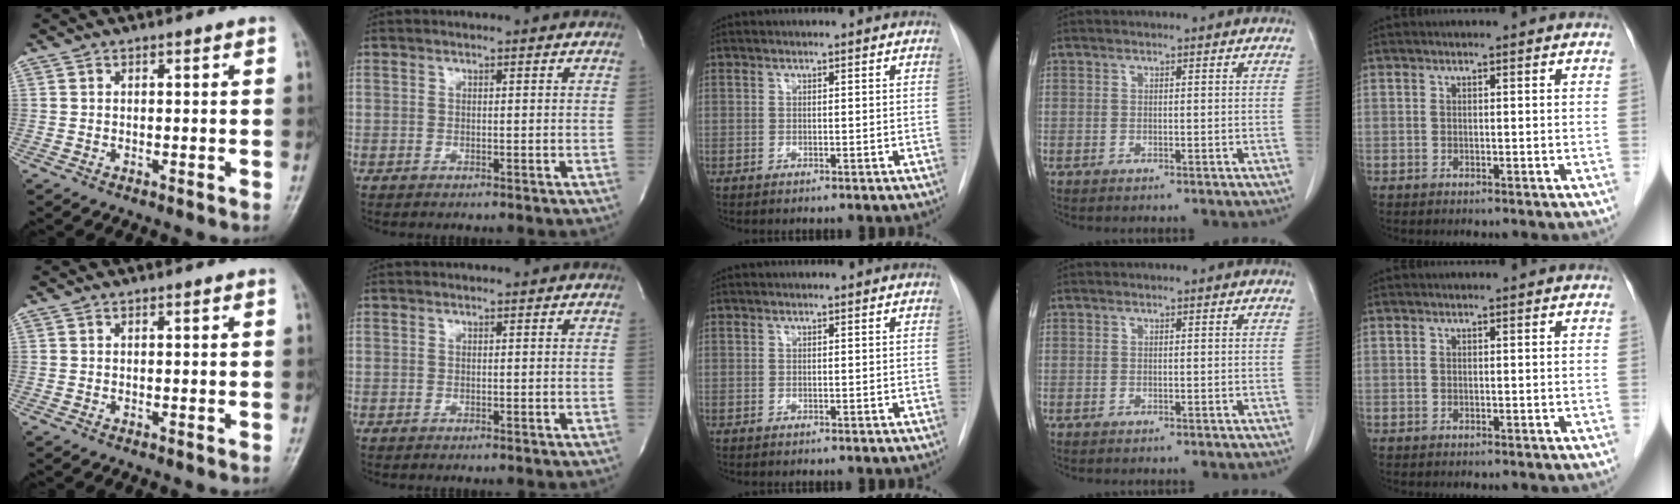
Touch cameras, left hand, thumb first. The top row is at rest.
{}